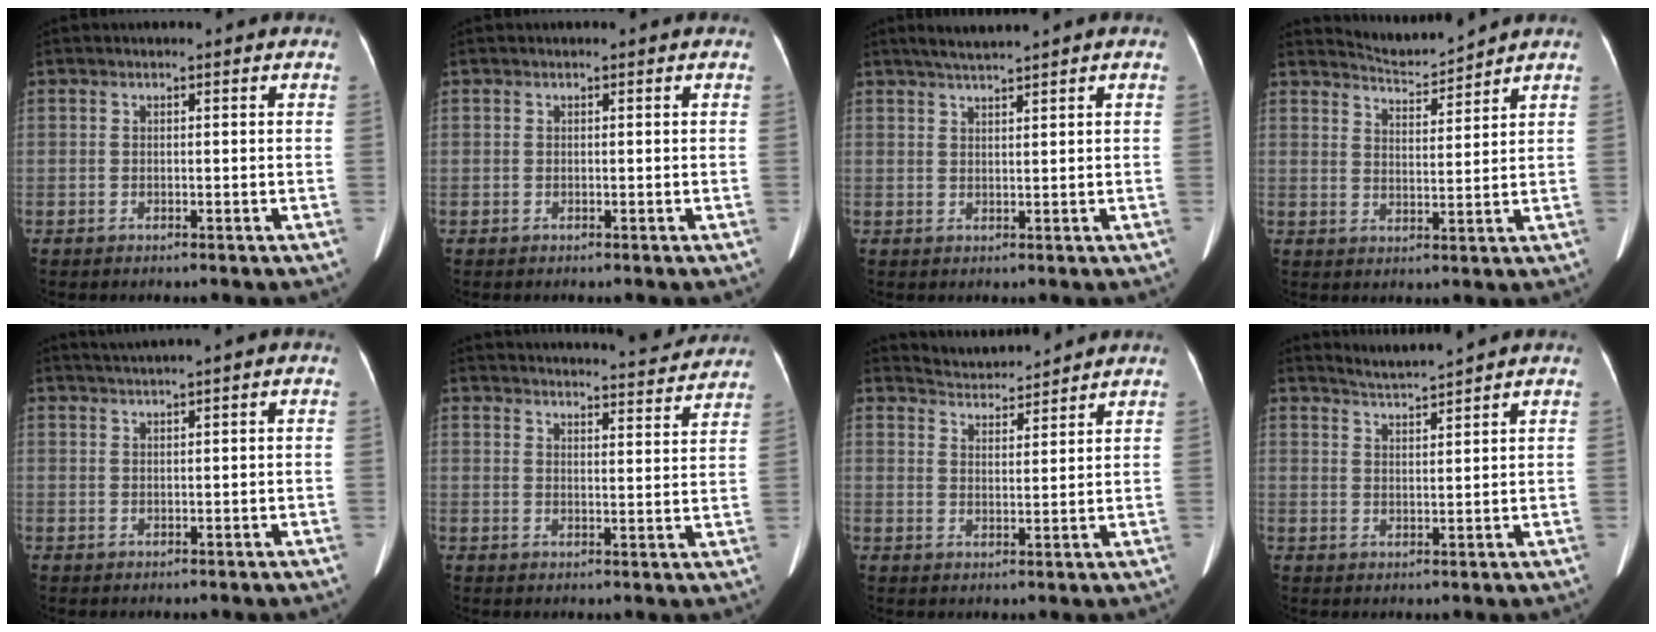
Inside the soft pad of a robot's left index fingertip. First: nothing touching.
{"total": 0.0}
{"total": 2.8, "force": [2.4, -0.6, 1.4], "torque": [-0.029, 0.007, 0.048]}
{"total": 4.9, "force": [4.8, -0.7, -0.4], "torque": [-0.002, -0.005, 0.088]}
{"total": 1.6, "force": [1.1, -0.2, 1.1], "torque": [-0.023, 0.017, 0.027]}
{"total": 18.5, "force": [17.8, 1.8, 4.4], "torque": [-0.060, -0.006, 0.221]}
{"total": 5.1, "force": [5.1, 0.1, -0.3], "torque": [-0.006, 0.015, 0.087]}
{"total": 3.2, "force": [3.0, -1.3, 0.0], "torque": [-0.006, -0.002, 0.061]}